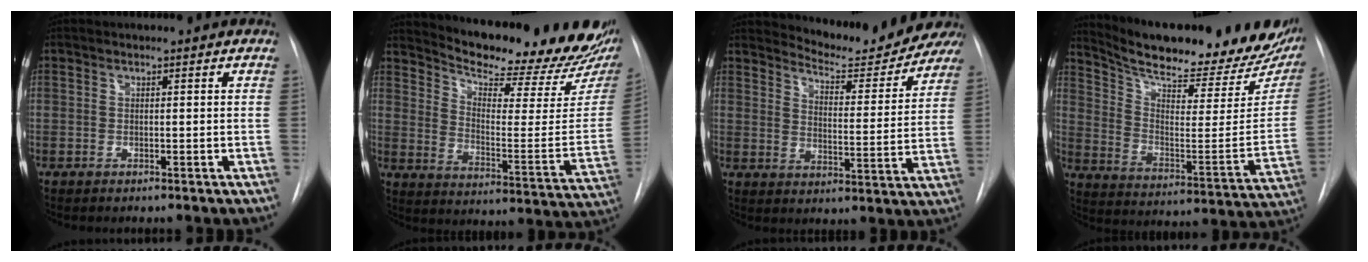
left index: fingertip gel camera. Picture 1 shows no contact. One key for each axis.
{"total": 23.0, "fx": 20.5, "fy": 3.9, "fz": 9.6, "tx": -0.144, "ty": -0.092, "tz": 0.263}
{"total": 12.1, "fx": 12.0, "fy": 1.1, "fz": 1.6, "tx": -0.023, "ty": -0.048, "tz": 0.151}
{"total": 27.4, "fx": 23.2, "fy": 6.5, "fz": 13.0, "tx": -0.206, "ty": -0.064, "tz": 0.308}